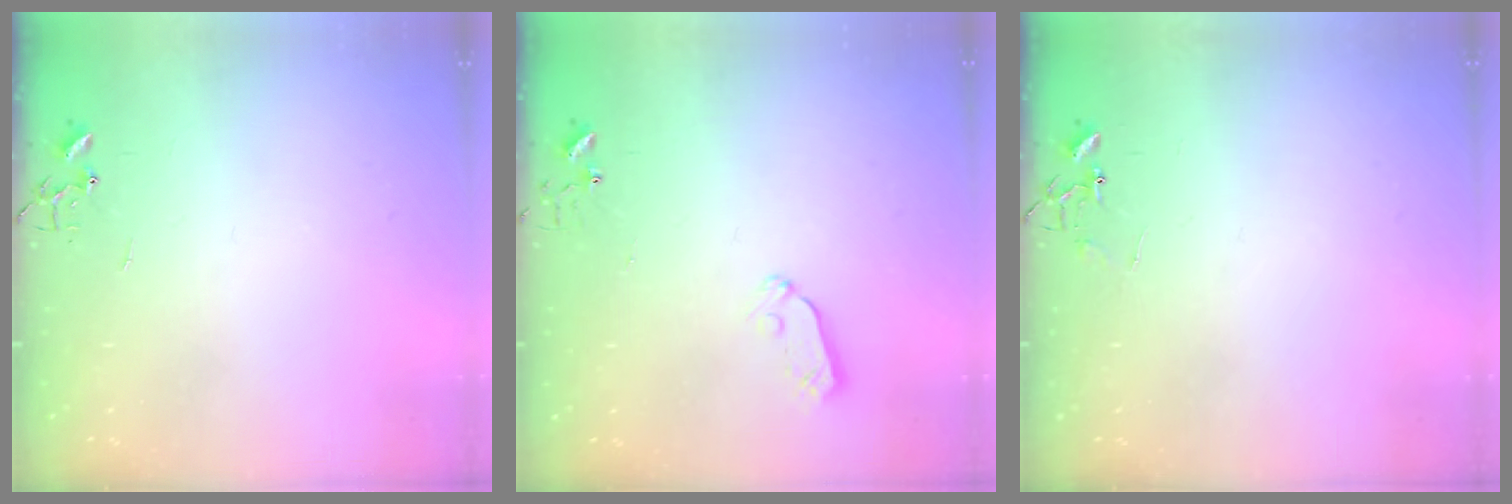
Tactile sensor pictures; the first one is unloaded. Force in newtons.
{"total": 3.7, "press": 3.7, "slide": 0.5}
{"total": 5.5, "press": 5.4, "slide": 0.4}